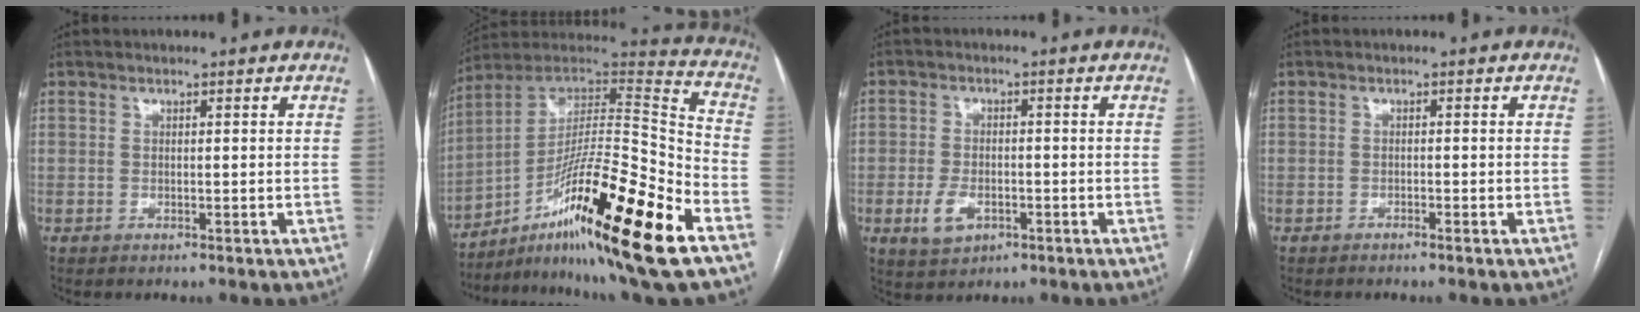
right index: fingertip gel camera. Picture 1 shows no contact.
{"total": 25.5, "force": [-13.3, 1.1, 21.7], "torque": [-0.336, -0.012, -0.225]}
{"total": 5.0, "force": [-1.9, 3.4, 3.2], "torque": [-0.066, 0.000, -0.025]}
{"total": 0.8, "force": [-0.6, 0.0, 0.5], "torque": [-0.012, 0.000, -0.011]}